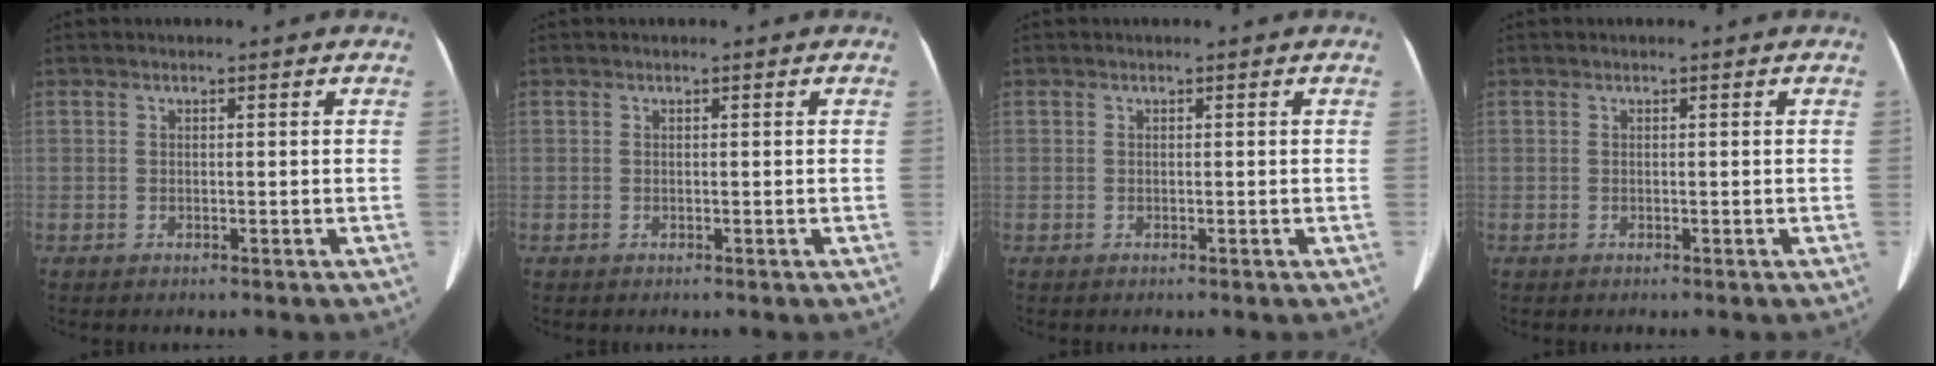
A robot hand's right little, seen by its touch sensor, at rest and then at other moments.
{"total": 0.0}
{"total": 0.0}
{"total": 0.0}